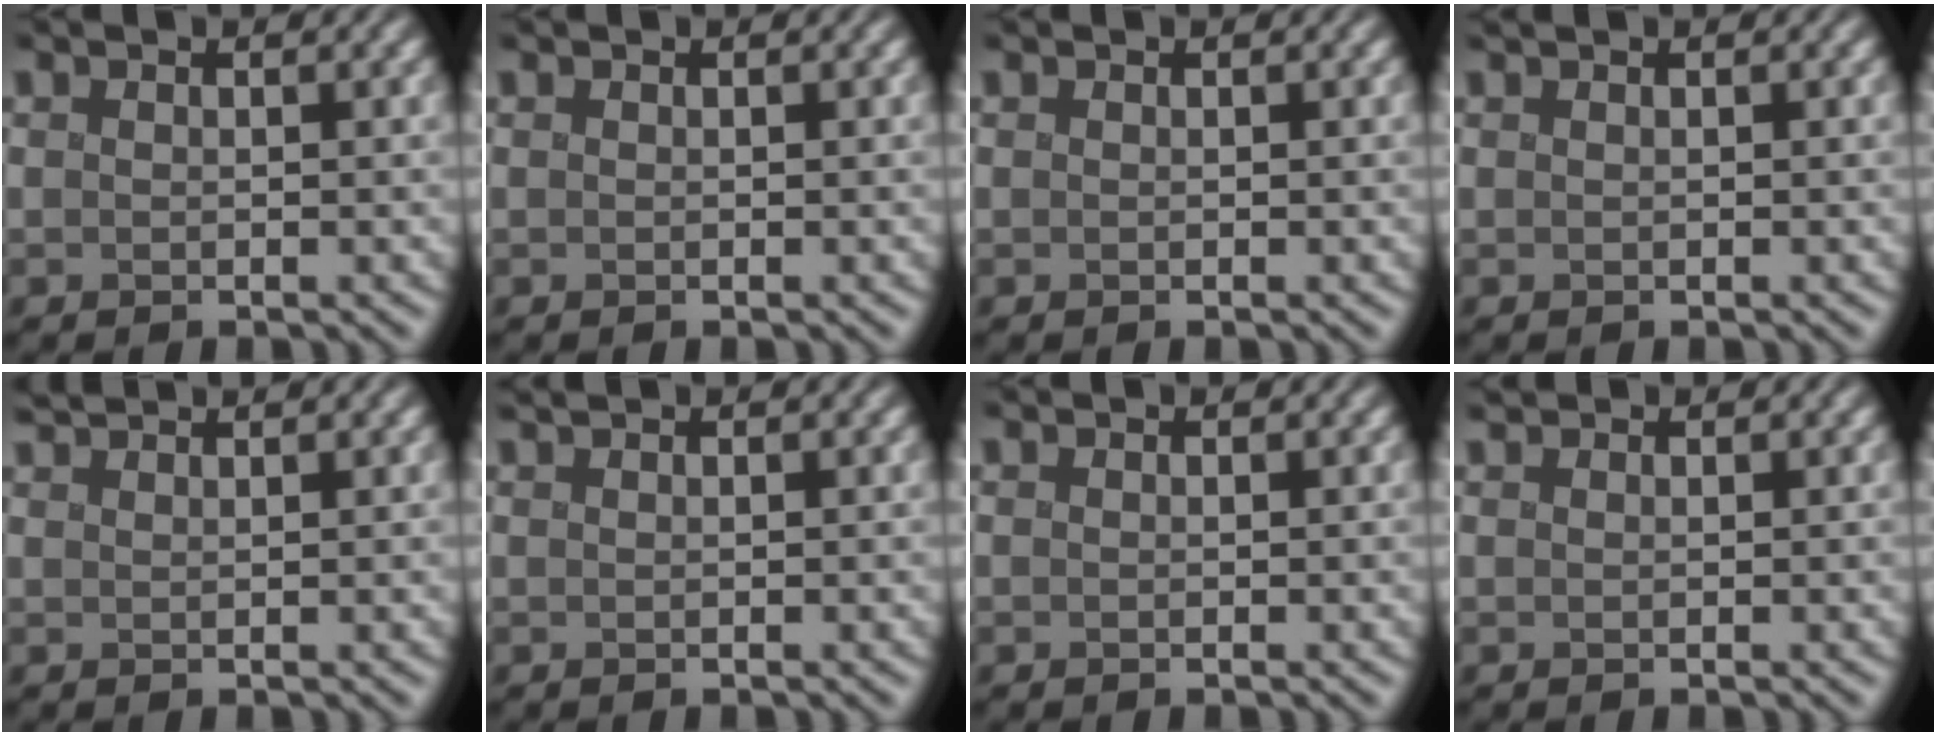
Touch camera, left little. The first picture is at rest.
{"total": 0.0}
{"total": 0.0}
{"total": 1.1, "force": [0.7, 0.5, 0.7], "torque": [0.002, 0.005, -0.004]}
{"total": 1.7, "force": [1.6, 0.2, 0.6], "torque": [-0.008, 0.011, 0.021]}
{"total": 1.5, "force": [1.1, 0.5, 0.8], "torque": [0.001, 0.010, 0.000]}
{"total": 0.0}
{"total": 1.3, "force": [1.1, 0.5, 0.5], "torque": [0.000, 0.006, 0.004]}